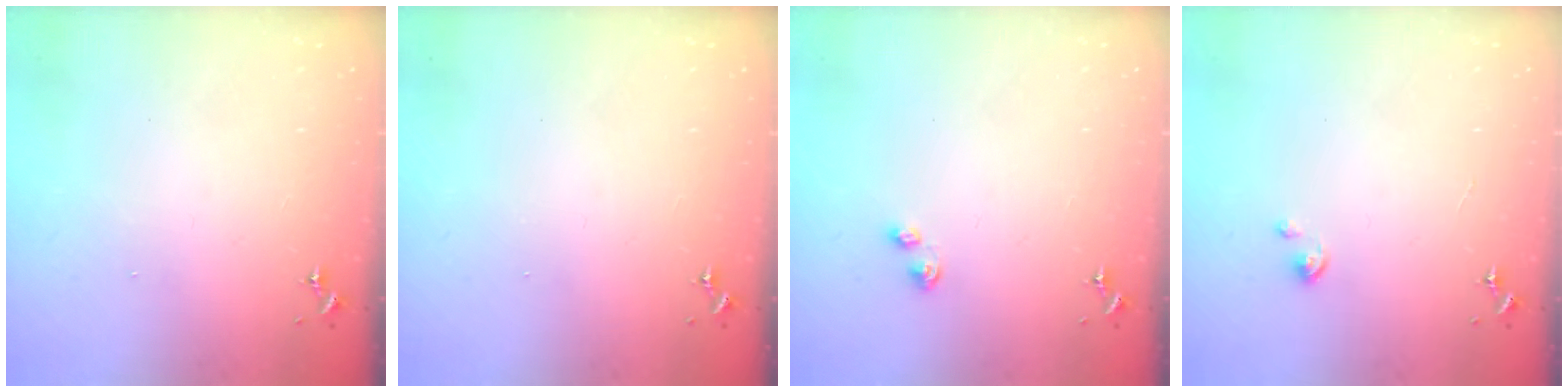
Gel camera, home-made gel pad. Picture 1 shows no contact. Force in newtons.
{"total": 0.0}
{"total": 3.0, "press": 2.9, "slide": 0.5}
{"total": 1.4, "press": 1.4, "slide": 0.1}